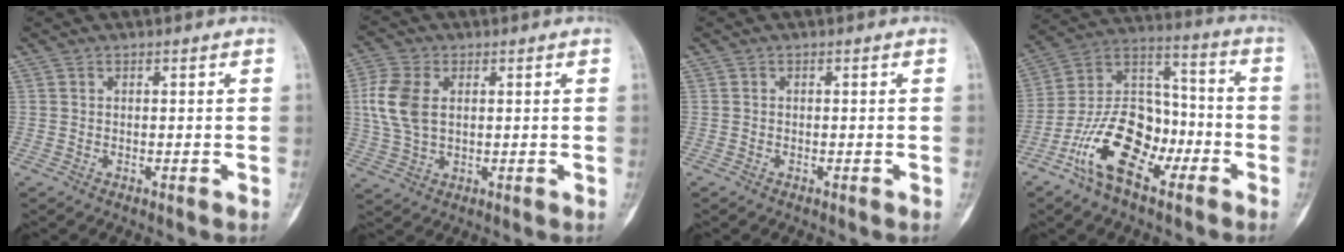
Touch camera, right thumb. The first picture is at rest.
{"total": 9.2, "force": [1.6, 5.8, 7.0], "torque": [-0.160, 0.004, 0.035]}
{"total": 0.0}
{"total": 16.8, "force": [-8.2, 9.2, 11.3], "torque": [-0.184, 0.070, -0.156]}